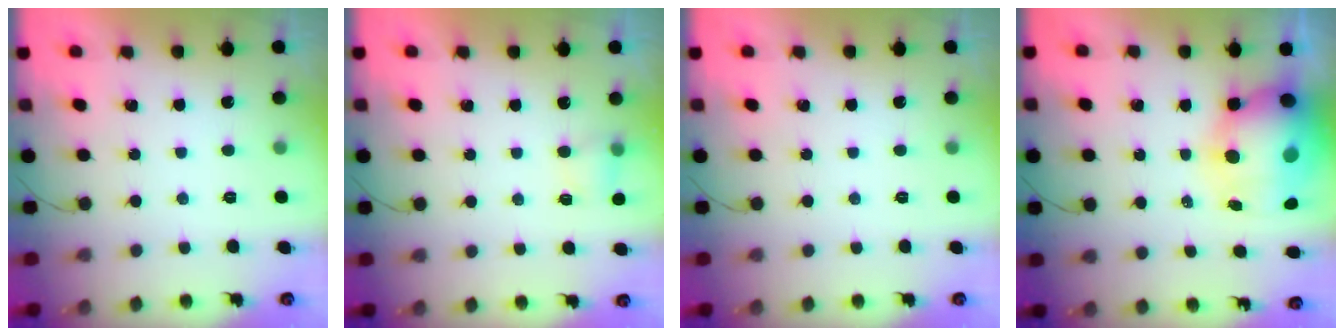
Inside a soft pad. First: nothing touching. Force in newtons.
{"total": 3.8, "press": 3.6, "slide": 1.3}
{"total": 0.0}
{"total": 15.7, "press": 15.3, "slide": 3.8}